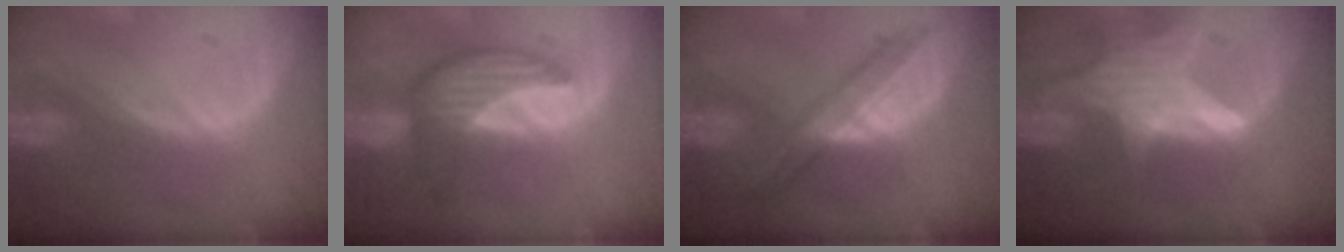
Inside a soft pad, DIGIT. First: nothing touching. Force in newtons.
{"total": 7.0, "press": 6.9, "slide": 1.0}
{"total": 5.8, "press": 5.7, "slide": 0.9}
{"total": 7.9, "press": 7.2, "slide": 3.3}